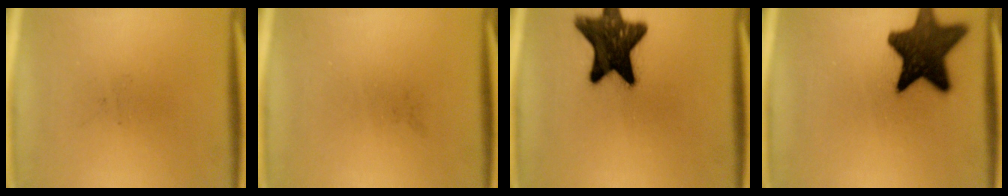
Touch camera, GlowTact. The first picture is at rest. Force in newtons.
{"total": 0.0}
{"total": 15.8}
{"total": 15.2}